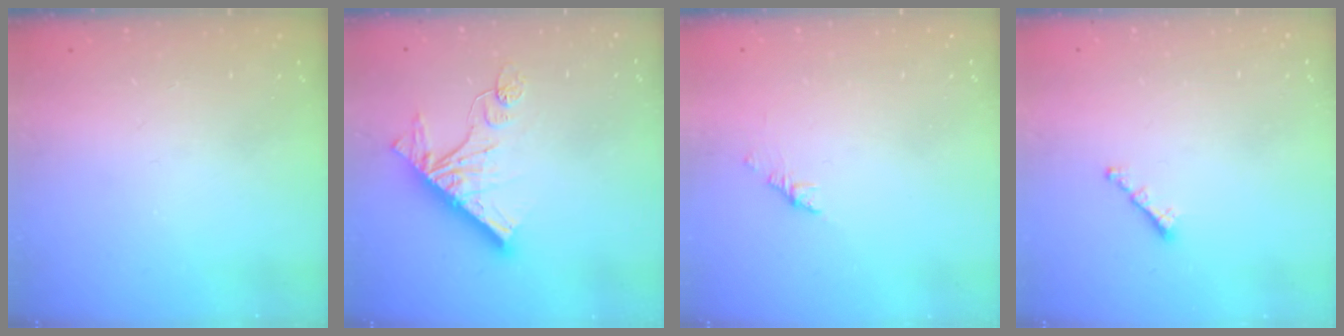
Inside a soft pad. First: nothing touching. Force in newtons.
{"total": 12.9, "press": 12.9, "slide": 1.0}
{"total": 1.1, "press": 1.0, "slide": 0.5}
{"total": 1.6, "press": 1.5, "slide": 0.5}